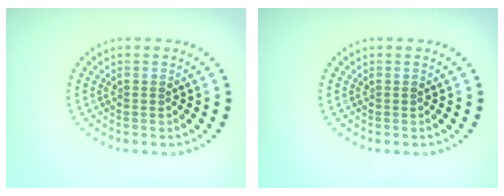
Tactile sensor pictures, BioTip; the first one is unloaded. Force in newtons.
{"total": 0.0}